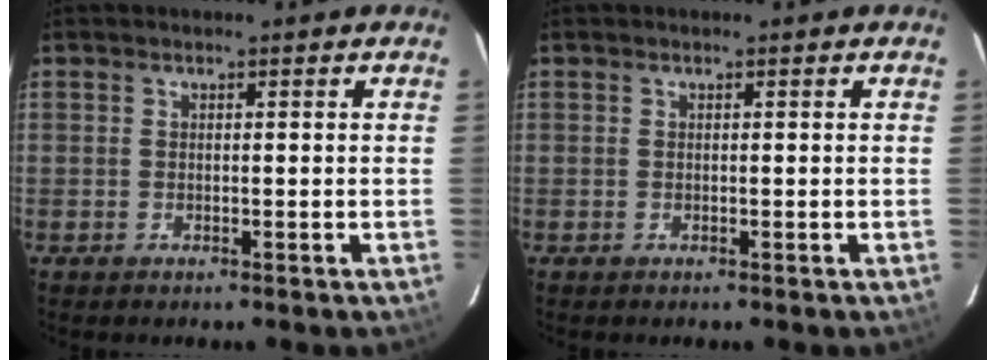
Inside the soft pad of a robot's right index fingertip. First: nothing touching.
{"total": 0.0}